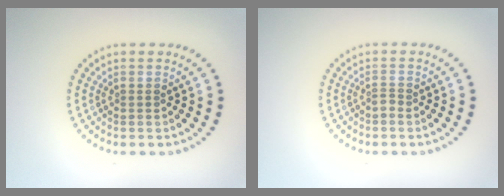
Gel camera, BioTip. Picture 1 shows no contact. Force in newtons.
{"total": 0.9, "press": 0.5, "slide": 0.7}